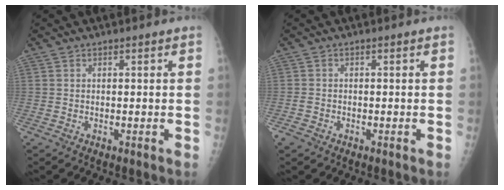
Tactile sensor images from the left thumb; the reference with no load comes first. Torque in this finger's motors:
{"motor_torque": [-0.15, 0.19, -0.11, 0.10, 0.06]}